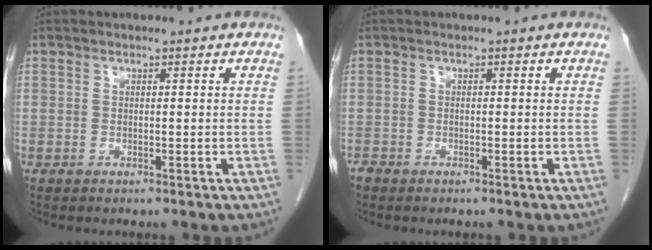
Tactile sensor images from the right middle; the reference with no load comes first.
{"total": 0.6, "force": [-0.6, 0.3, 0.1], "torque": [-0.004, 0.000, -0.014]}